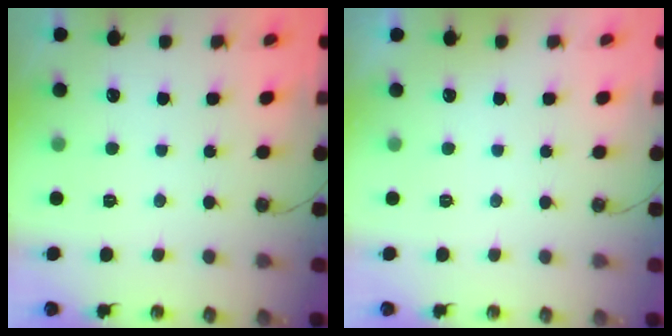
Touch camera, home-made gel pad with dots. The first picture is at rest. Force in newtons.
{"total": 0.0}